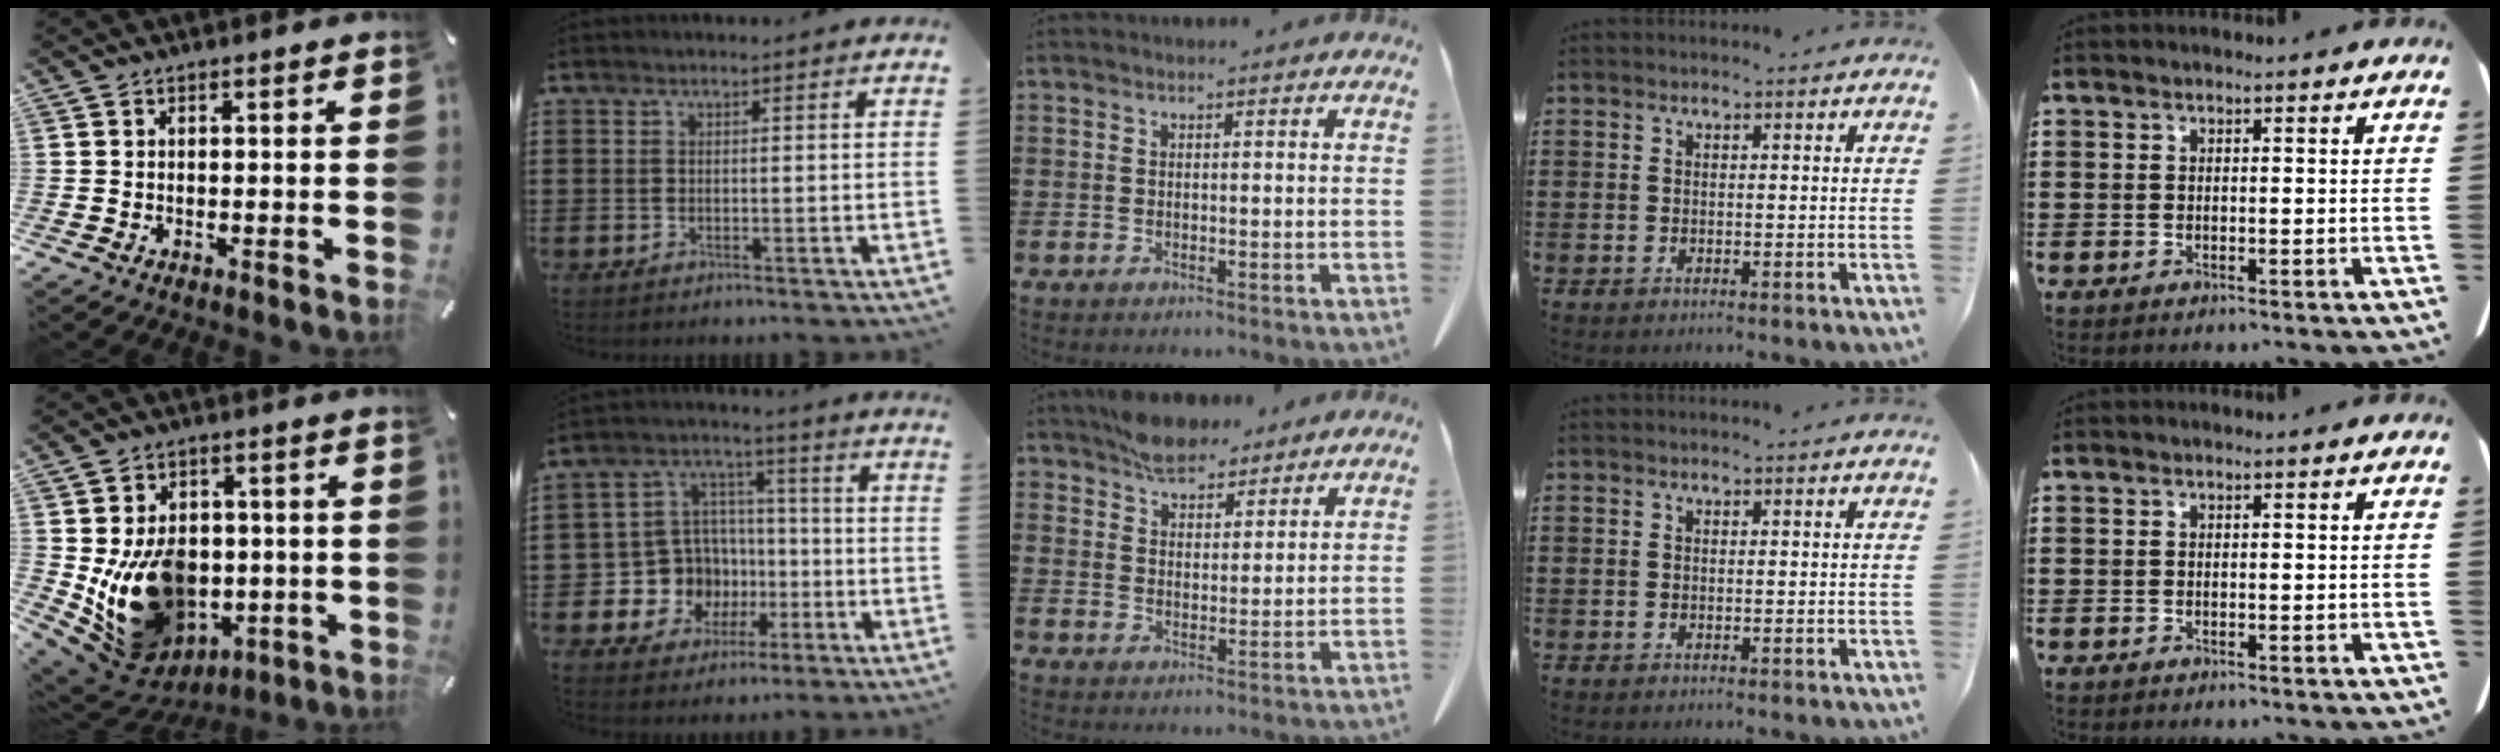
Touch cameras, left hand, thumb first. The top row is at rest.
{"thumb": {"total": 16.8, "force": [-1.3, 13.8, 9.4], "torque": [-0.174, -0.017, -0.010]}, "index": {"total": 9.5, "force": [-1.9, 9.0, 2.0], "torque": [-0.087, 0.008, -0.025]}, "middle": {"total": 5.8, "force": [5.2, 2.2, 1.1], "torque": [-0.039, -0.008, 0.102]}}